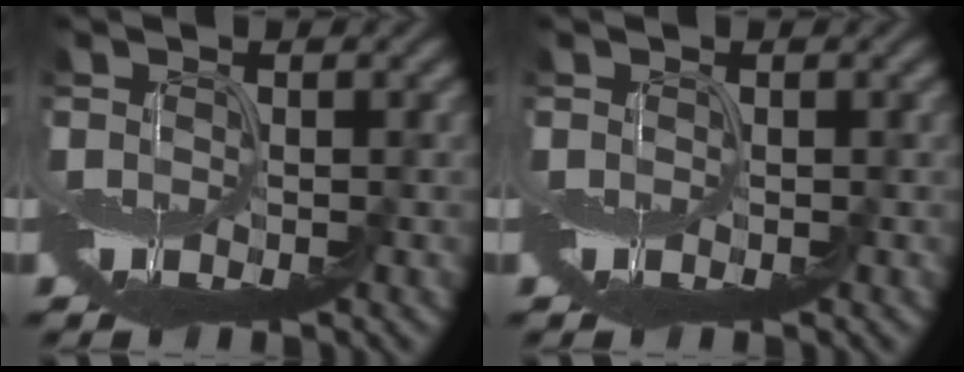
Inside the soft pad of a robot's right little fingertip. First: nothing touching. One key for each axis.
{"total": 0.0}